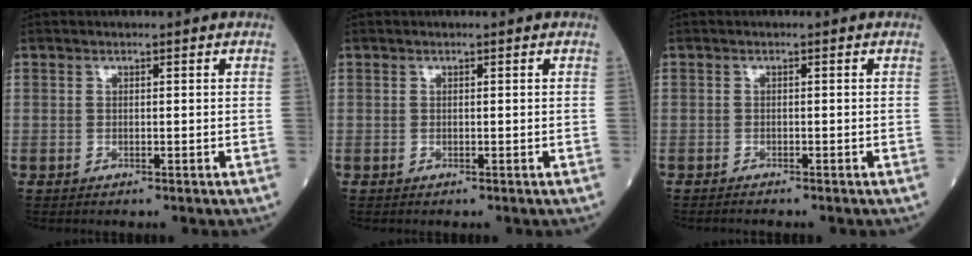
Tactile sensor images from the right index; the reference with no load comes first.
{"total": 0.0}
{"total": 0.7, "force": [-0.7, -0.1, 0.1], "torque": [-0.008, -0.002, -0.014]}